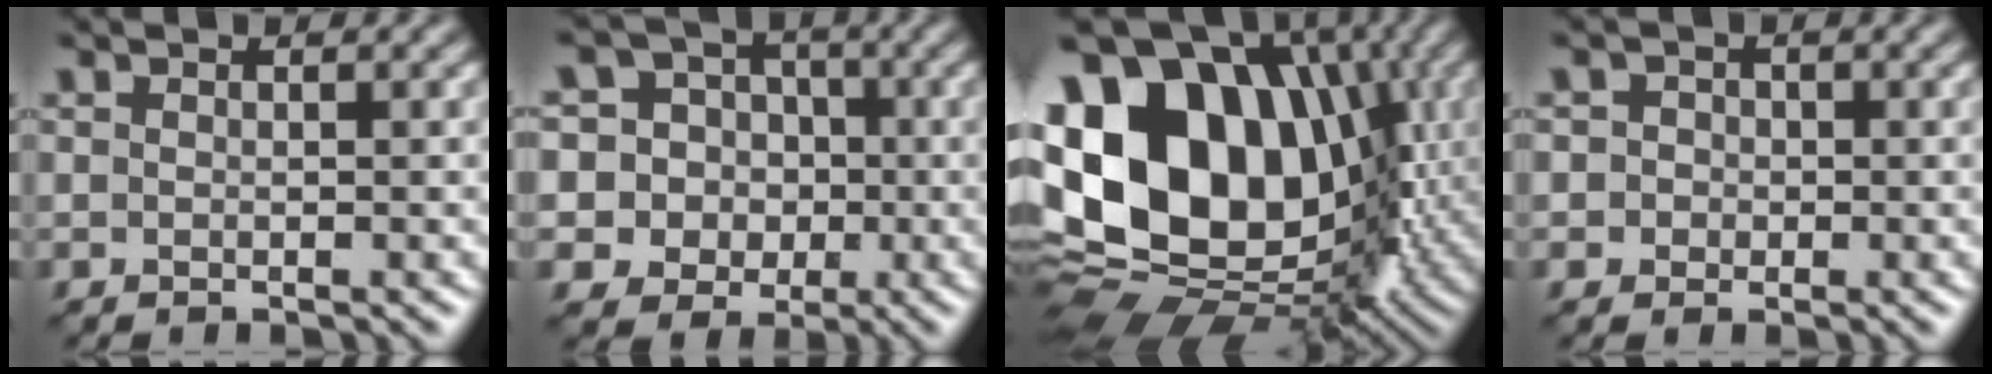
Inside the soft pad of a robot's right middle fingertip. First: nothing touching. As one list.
[{"total": 9.0, "force": [-0.1, 8.8, 2.0], "torque": [-0.070, 0.031, -0.015]}, {"total": 18.8, "force": [2.9, 13.9, 12.2], "torque": [-0.221, 0.012, 0.057]}, {"total": 2.4, "force": [0.4, 2.3, 0.8], "torque": [0.012, 0.012, -0.009]}]